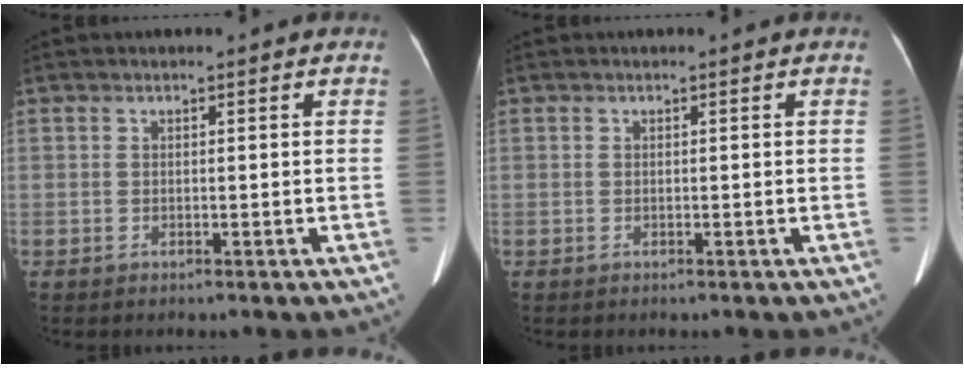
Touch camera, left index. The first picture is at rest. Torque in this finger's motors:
{"motor_torque": [-0.02, -0.09, 0.08, 0.01]}